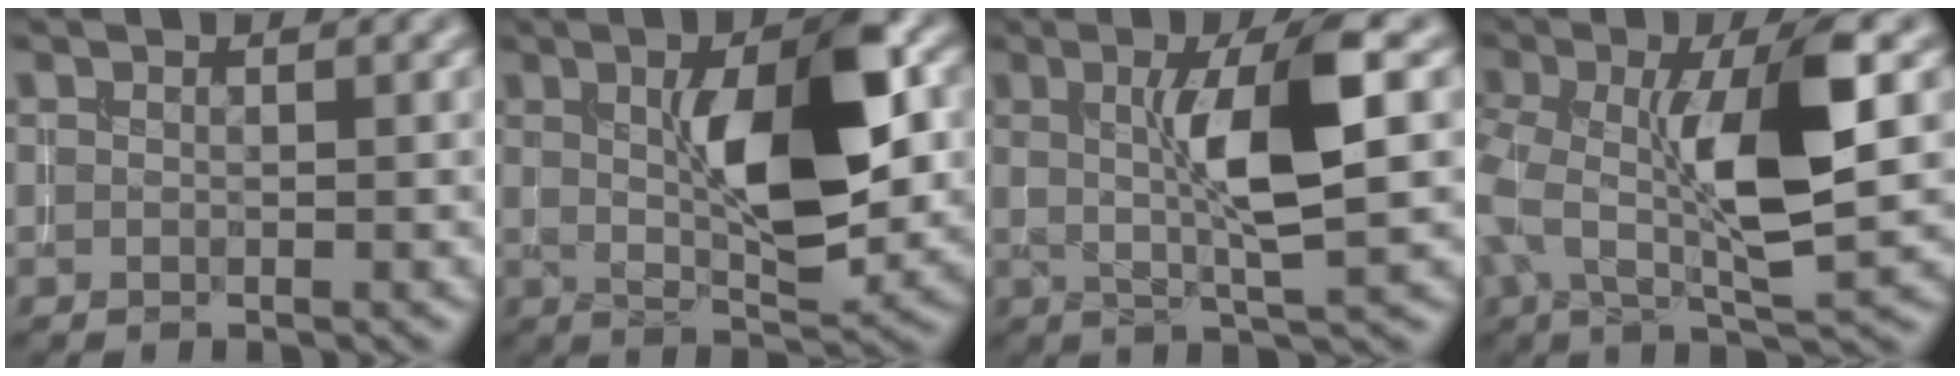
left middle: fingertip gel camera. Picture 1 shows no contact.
{"total": 8.5, "force": [1.3, 2.4, 8.0], "torque": [-0.118, 0.006, 0.022]}
{"total": 6.8, "force": [1.1, 1.0, 6.6], "torque": [-0.109, 0.007, 0.018]}
{"total": 8.8, "force": [0.4, 2.5, 8.4], "torque": [-0.152, 0.008, 0.005]}